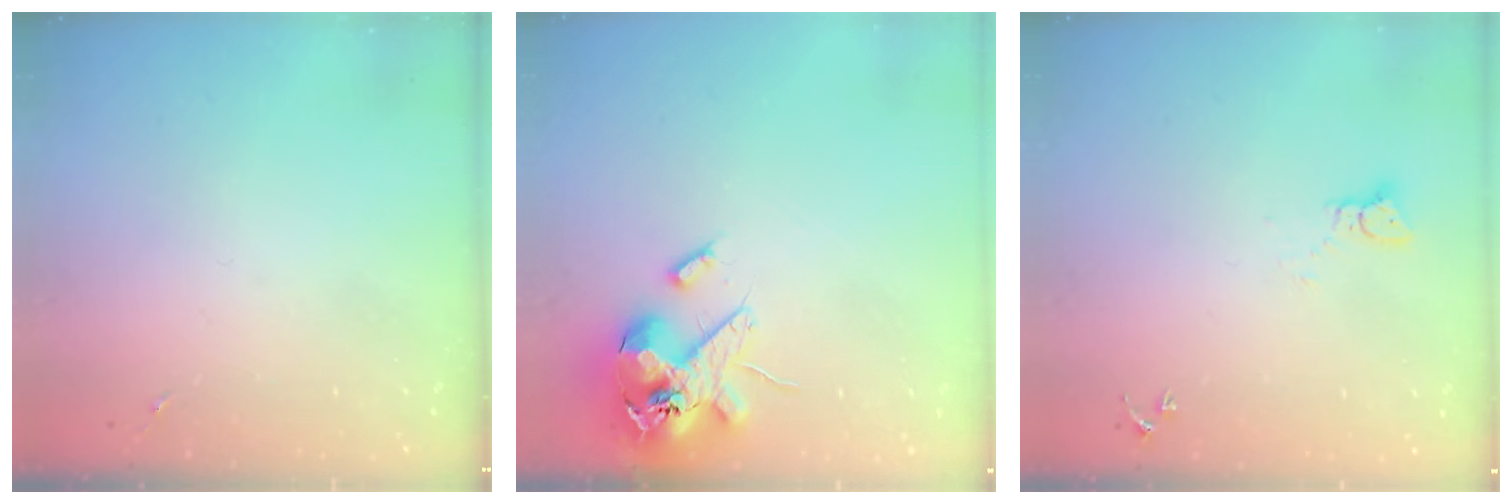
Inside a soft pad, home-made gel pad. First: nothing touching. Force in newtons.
{"total": 15.7, "press": 15.5, "slide": 2.7}
{"total": 3.3, "press": 3.3, "slide": 0.1}